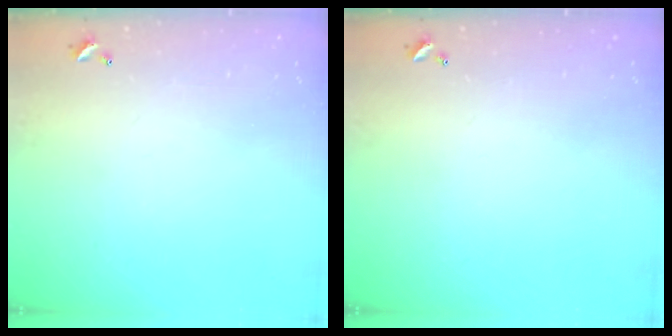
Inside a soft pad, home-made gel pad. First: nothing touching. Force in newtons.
{"total": 0.0}